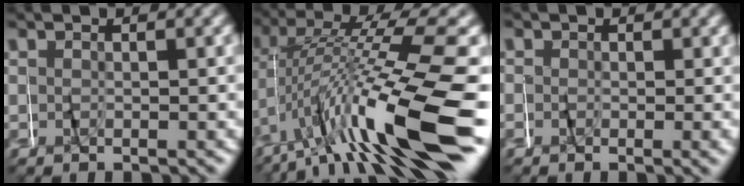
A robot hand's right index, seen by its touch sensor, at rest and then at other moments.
{"total": 10.5, "force": [-2.3, 3.5, 9.6], "torque": [-0.148, 0.010, -0.034]}
{"total": 0.9, "force": [0.1, 0.8, 0.4], "torque": [0.003, -0.003, 0.001]}